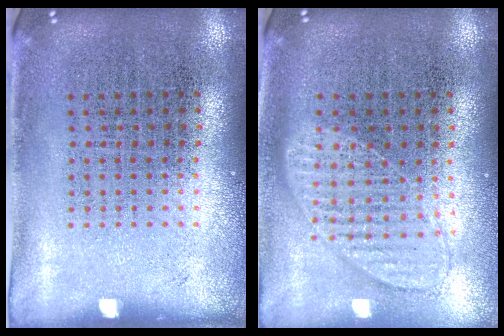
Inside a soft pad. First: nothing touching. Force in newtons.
{"total": 0.9, "press": 0.9, "slide": 0.1}